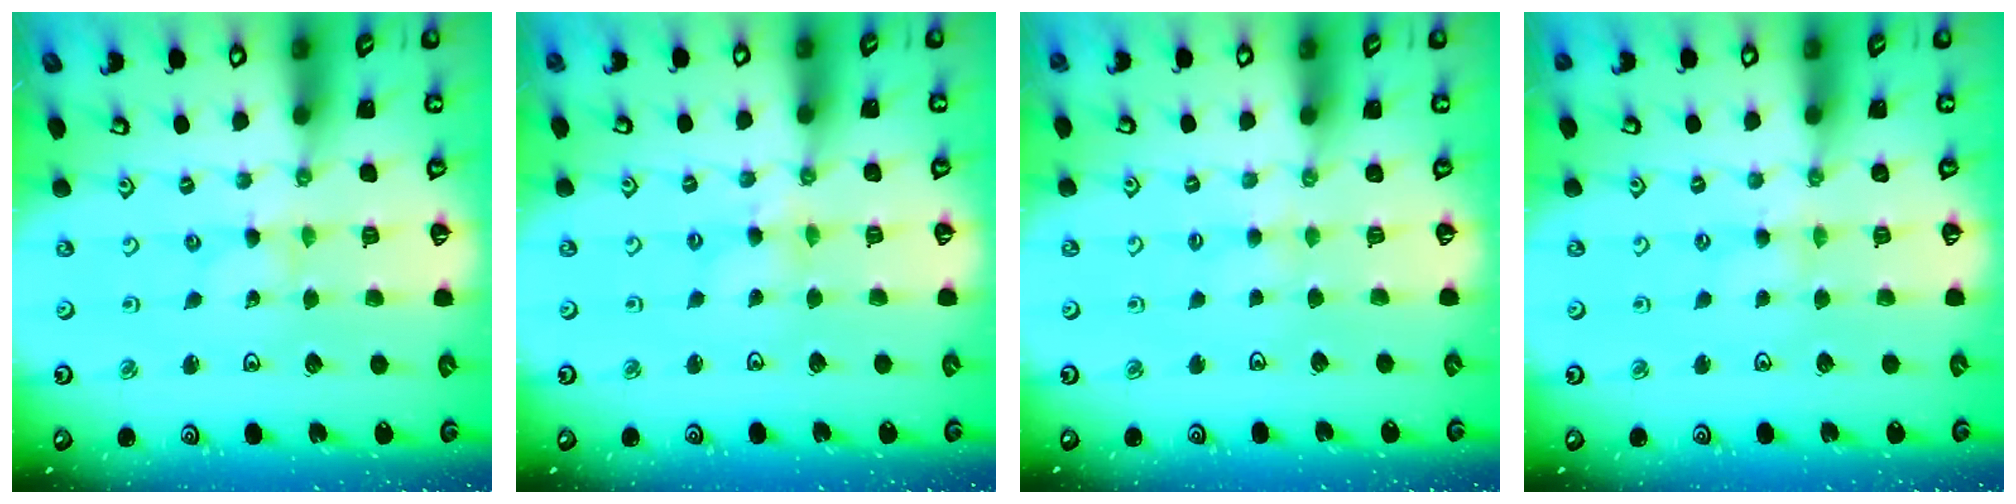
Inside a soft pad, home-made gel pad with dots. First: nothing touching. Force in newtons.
{"total": 2.5, "press": 2.5, "slide": 0.3}
{"total": 2.2, "press": 2.2, "slide": 0.5}
{"total": 1.8, "press": 1.8, "slide": 0.5}